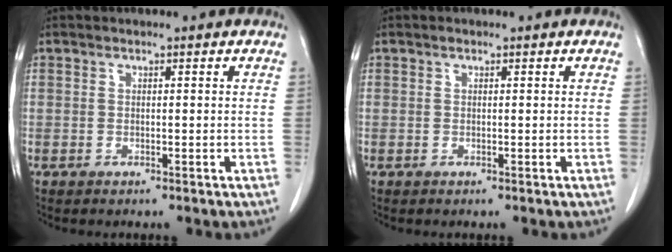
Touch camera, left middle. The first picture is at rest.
{"total": 0.0}